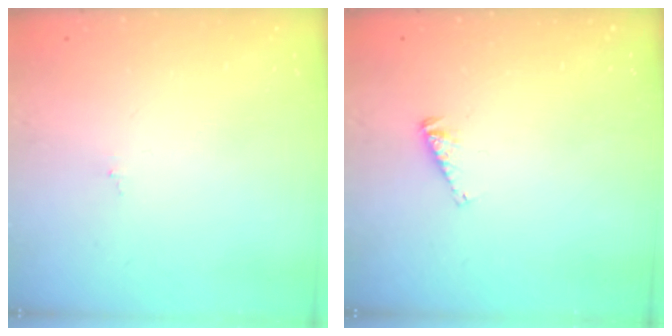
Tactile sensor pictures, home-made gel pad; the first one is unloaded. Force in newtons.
{"total": 3.3, "press": 3.3, "slide": 0.5}